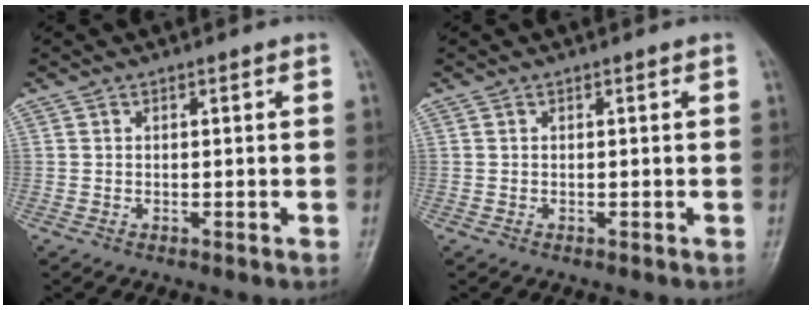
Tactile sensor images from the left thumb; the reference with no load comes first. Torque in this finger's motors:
{"motor_torque": [0.02, 0.02, 0.05, -0.05, 0.00]}